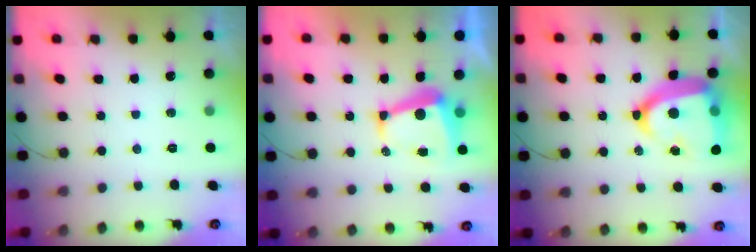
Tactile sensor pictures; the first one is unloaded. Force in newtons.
{"total": 7.1, "press": 7.1, "slide": 1.0}
{"total": 20.6, "press": 20.5, "slide": 2.0}